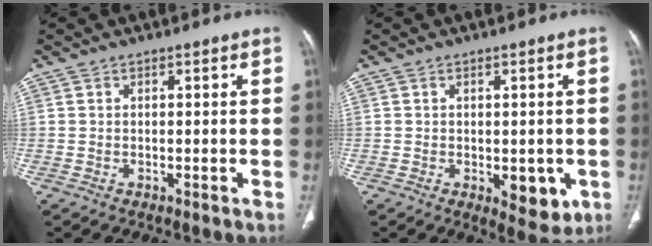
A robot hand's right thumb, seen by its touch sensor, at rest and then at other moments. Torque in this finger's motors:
{"motor_torque": [0.76, 0.83, -0.12, 0.10, 0.15]}